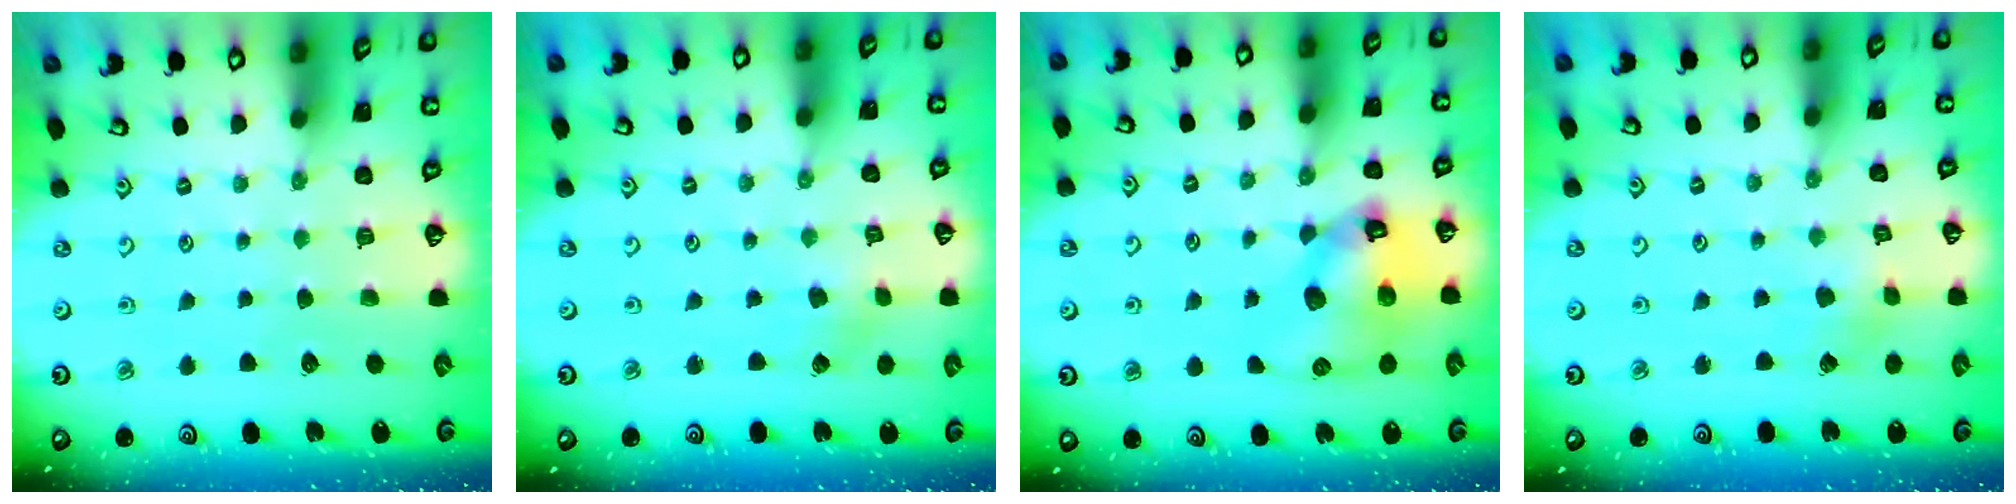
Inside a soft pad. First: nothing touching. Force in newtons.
{"total": 1.7, "press": 1.7, "slide": 0.3}
{"total": 12.9, "press": 12.8, "slide": 1.5}
{"total": 2.4, "press": 2.4, "slide": 0.2}